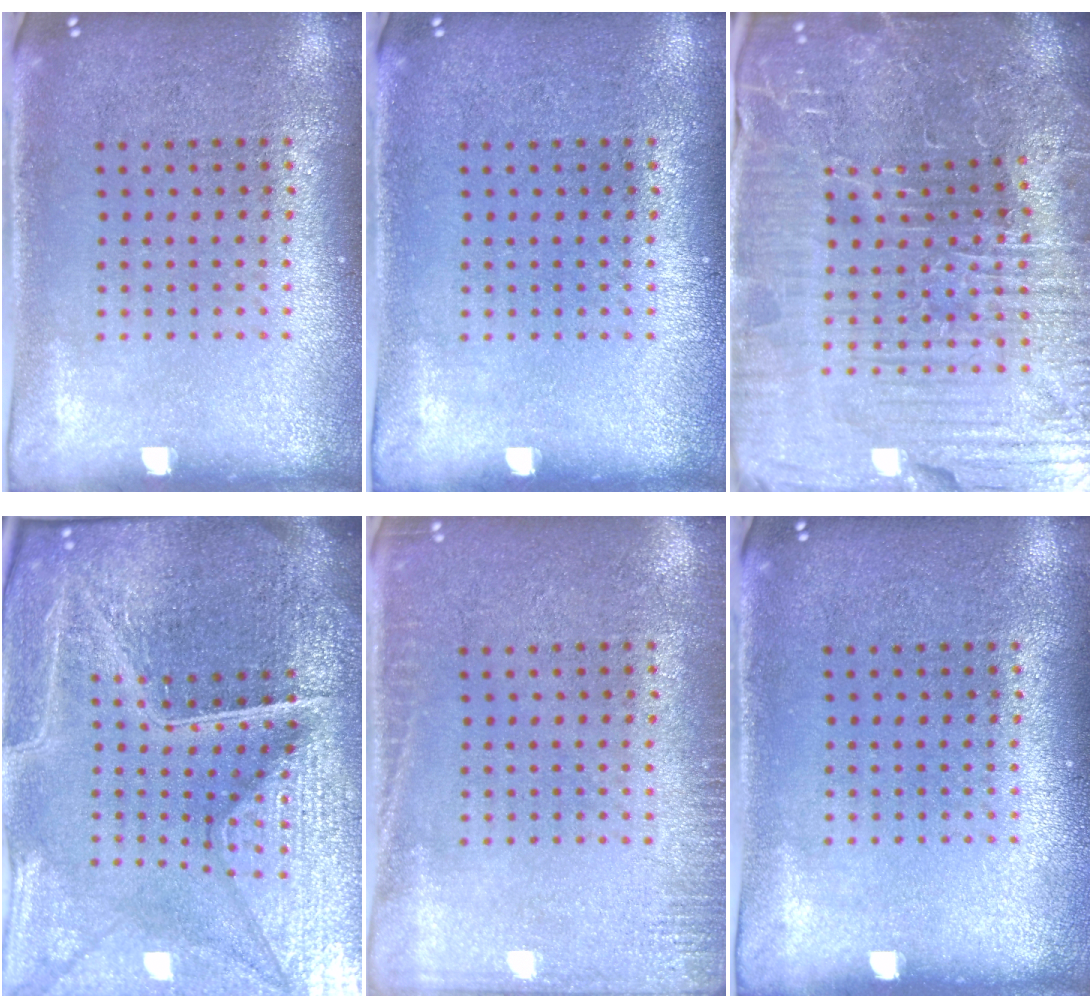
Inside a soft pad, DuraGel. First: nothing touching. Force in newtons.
{"total": 0.0}
{"total": 6.8, "press": 6.3, "slide": 2.7}
{"total": 7.1, "press": 6.2, "slide": 3.4}
{"total": 1.9, "press": 1.9, "slide": 0.4}
{"total": 0.0}